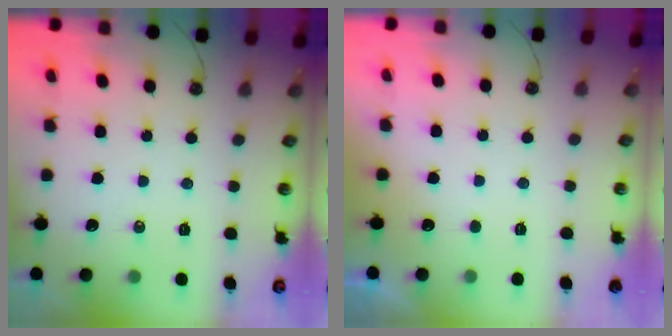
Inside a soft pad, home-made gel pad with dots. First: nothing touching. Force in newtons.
{"total": 0.7, "press": 0.2, "slide": 0.7}